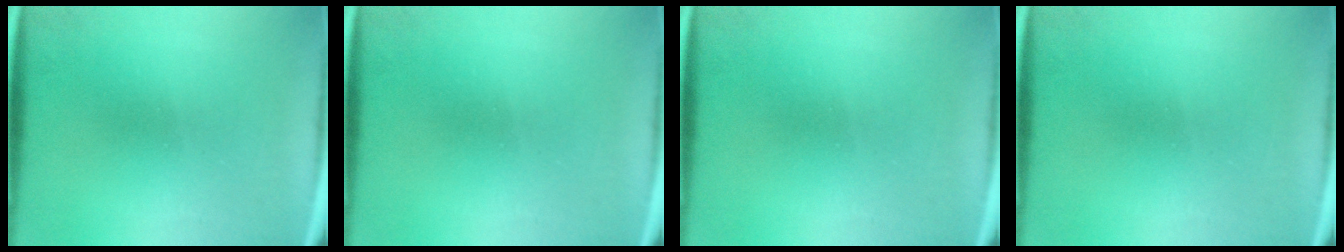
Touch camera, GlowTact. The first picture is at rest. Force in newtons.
{"total": 0.0}
{"total": 0.0}
{"total": 0.0}